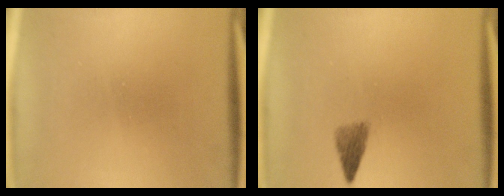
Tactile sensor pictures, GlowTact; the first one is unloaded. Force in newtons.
{"total": 2.2}